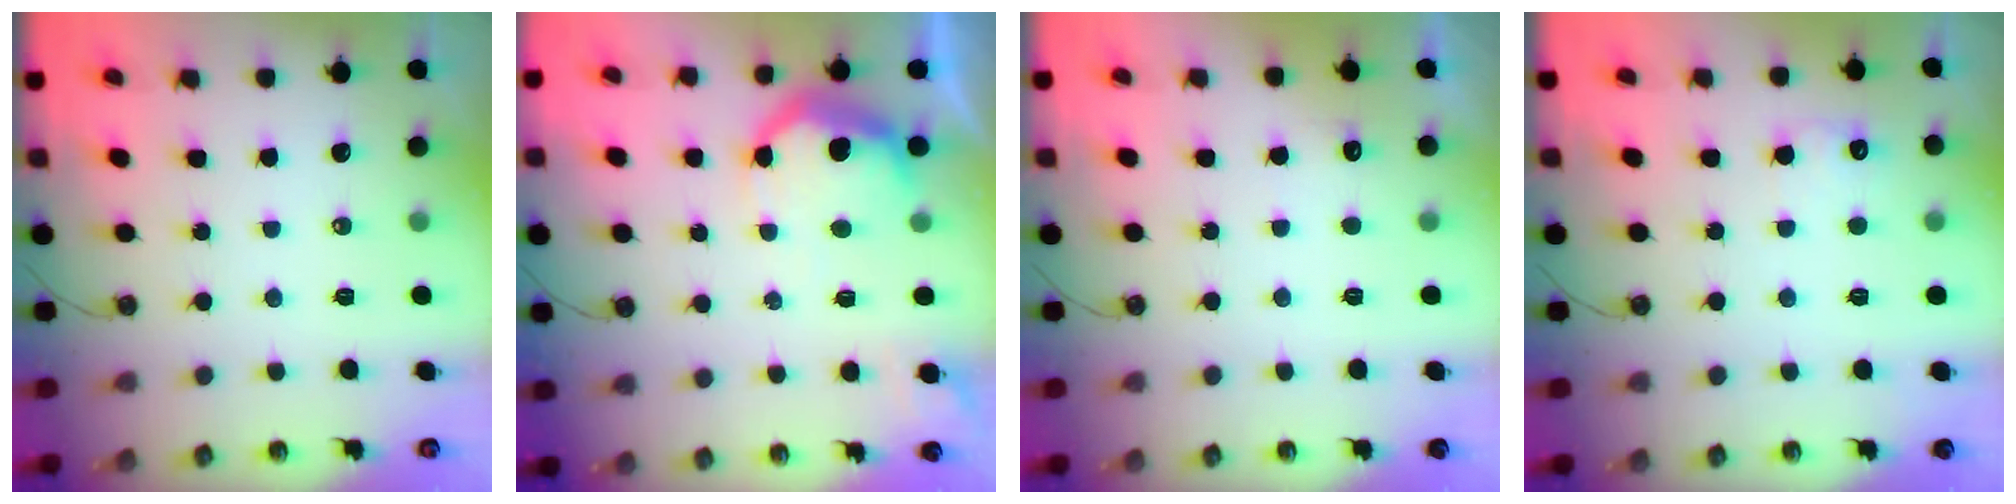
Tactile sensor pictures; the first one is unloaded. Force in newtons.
{"total": 13.7, "press": 13.7, "slide": 1.0}
{"total": 4.2, "press": 4.1, "slide": 1.0}
{"total": 6.4, "press": 6.3, "slide": 1.2}